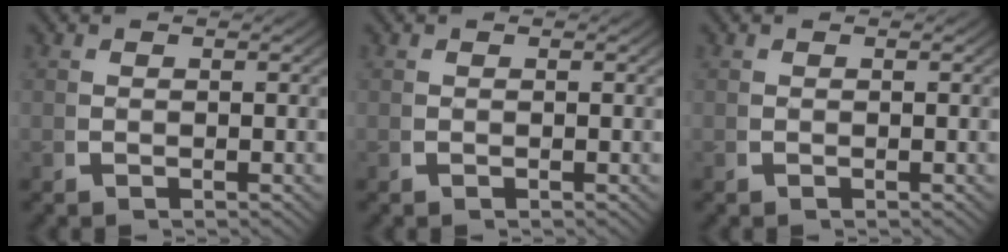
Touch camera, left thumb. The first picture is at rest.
{"total": 0.0}
{"total": 0.0}